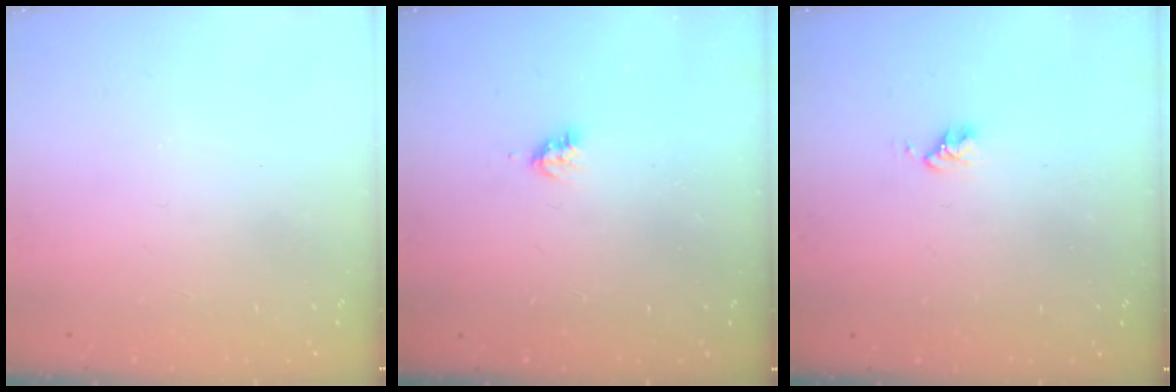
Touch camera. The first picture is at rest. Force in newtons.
{"total": 3.6, "press": 3.6, "slide": 0.5}
{"total": 2.8, "press": 2.8, "slide": 0.3}